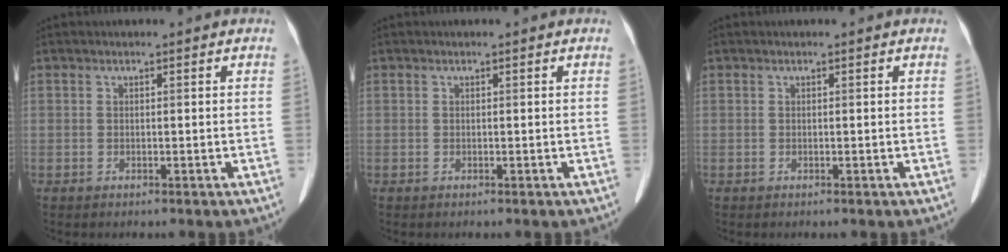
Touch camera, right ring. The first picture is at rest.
{"total": 0.0}
{"total": 0.0}